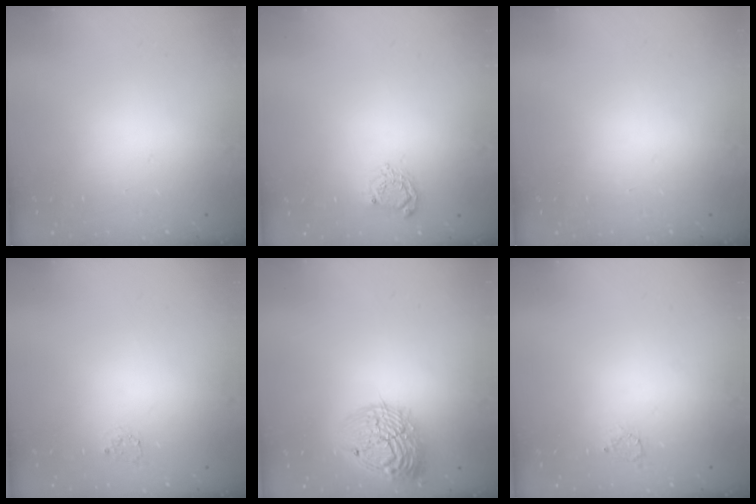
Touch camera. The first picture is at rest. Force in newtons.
{"total": 5.4, "press": 5.4, "slide": 0.2}
{"total": 0.0}
{"total": 2.5, "press": 2.5, "slide": 0.3}
{"total": 18.6, "press": 18.5, "slide": 1.5}
{"total": 2.3, "press": 2.3, "slide": 0.2}